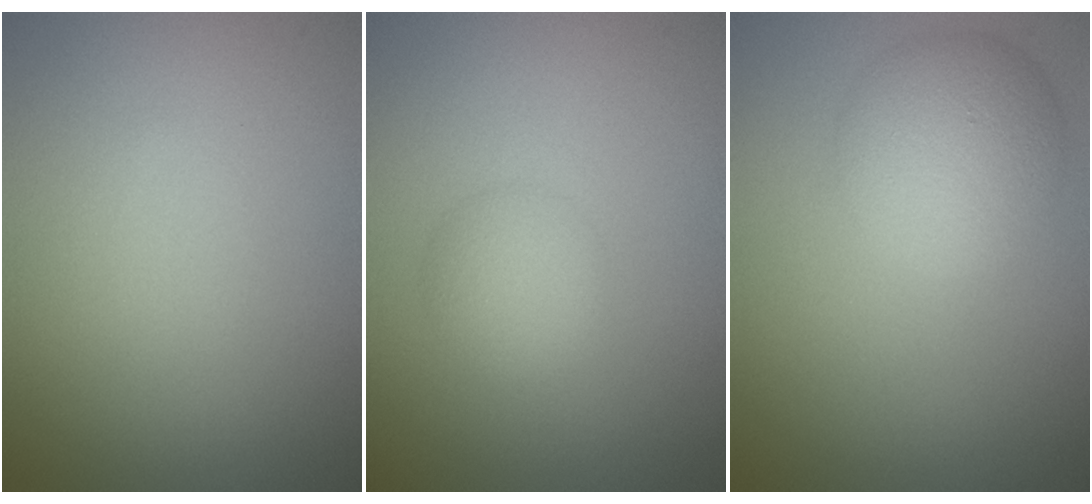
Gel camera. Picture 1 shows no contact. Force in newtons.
{"total": 2.5, "press": 2.5, "slide": 0.1}
{"total": 5.1, "press": 5.1, "slide": 0.2}